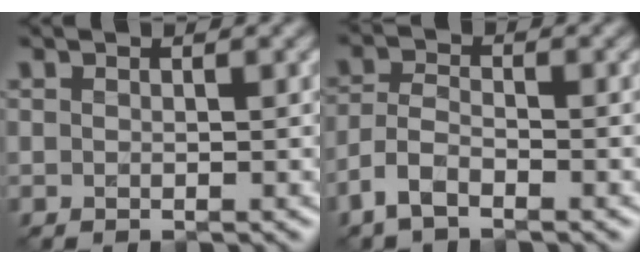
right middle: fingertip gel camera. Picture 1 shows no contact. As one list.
[{"total": 3.1, "force": [-2.0, 1.2, 1.9], "torque": [-0.043, 0.004, -0.051]}]